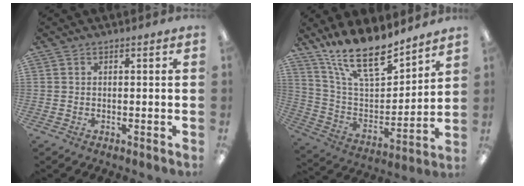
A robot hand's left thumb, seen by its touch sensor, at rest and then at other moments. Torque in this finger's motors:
{"motor_torque": [0.59, 0.36, 1.44, -1.33, 0.13]}